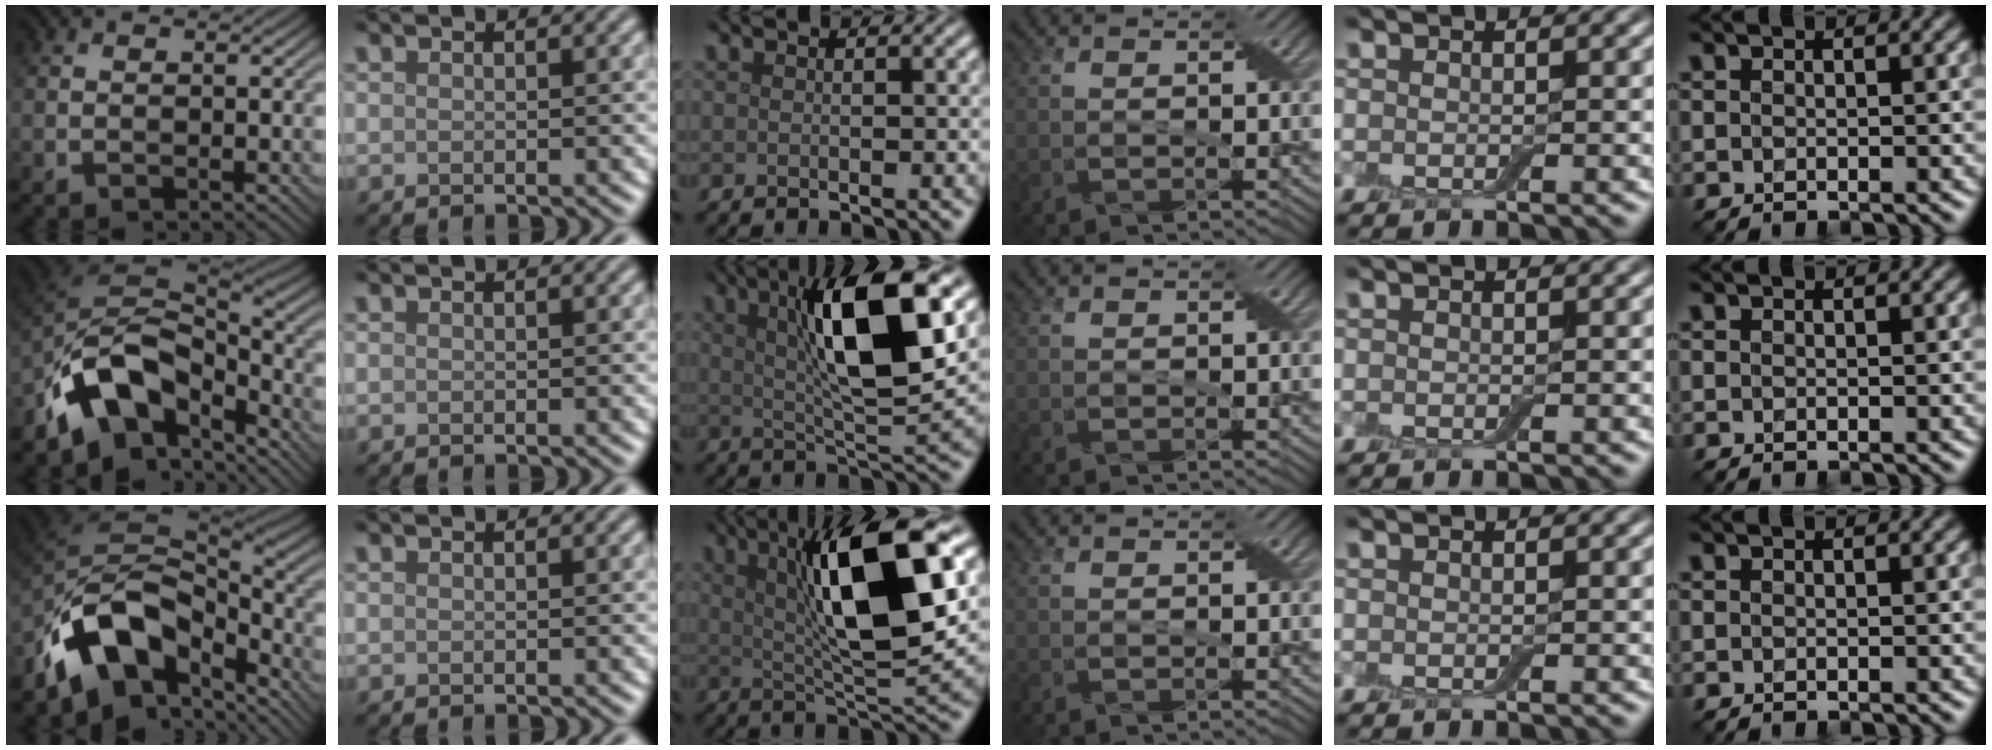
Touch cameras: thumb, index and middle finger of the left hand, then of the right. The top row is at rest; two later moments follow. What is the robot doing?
{"motion": "open", "object": "airpods case & airpods"}